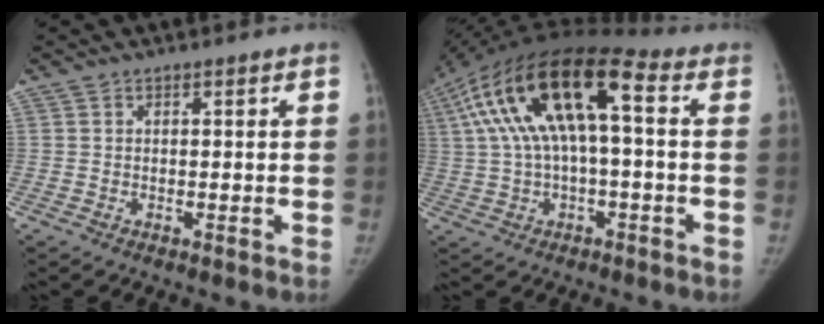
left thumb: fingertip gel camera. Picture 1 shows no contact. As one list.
[{"total": 19.0, "force": [3.2, 7.6, 17.1], "torque": [-0.336, 0.054, 0.044]}]